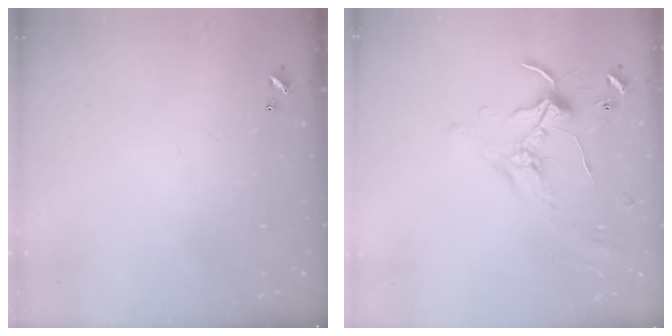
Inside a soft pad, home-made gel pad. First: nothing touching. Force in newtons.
{"total": 0.8, "press": 0.7, "slide": 0.4}